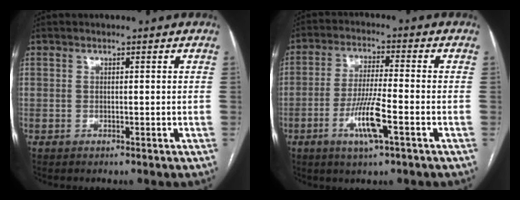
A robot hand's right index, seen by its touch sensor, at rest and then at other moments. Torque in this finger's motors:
{"motor_torque": [1.62, -0.50, 0.58, 0.09]}